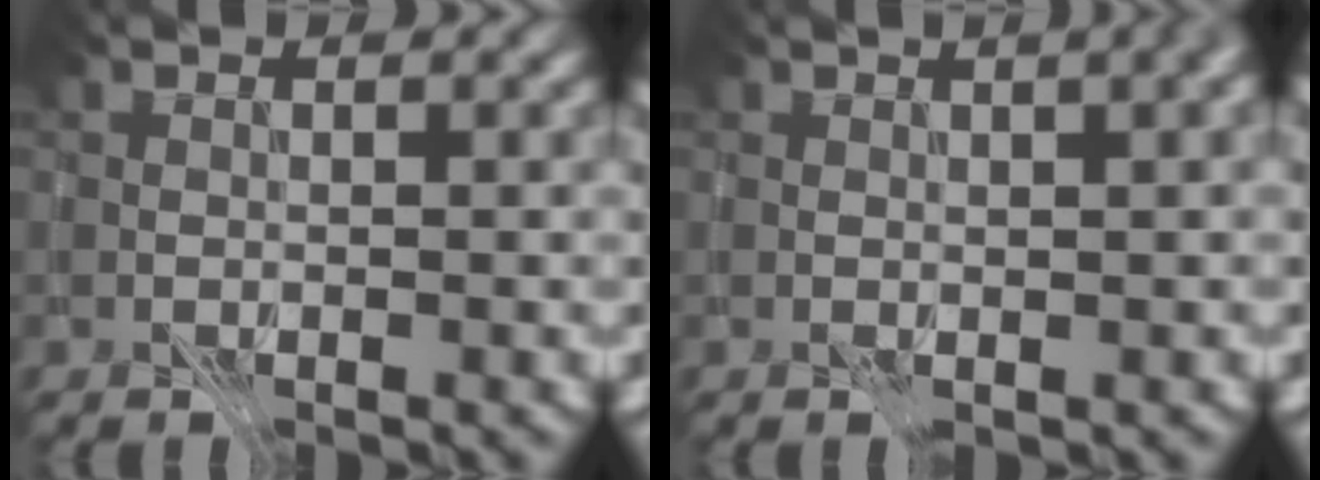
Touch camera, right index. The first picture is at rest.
{"total": 5.3, "force": [1.5, 2.4, 4.5], "torque": [-0.020, 0.030, -0.004]}